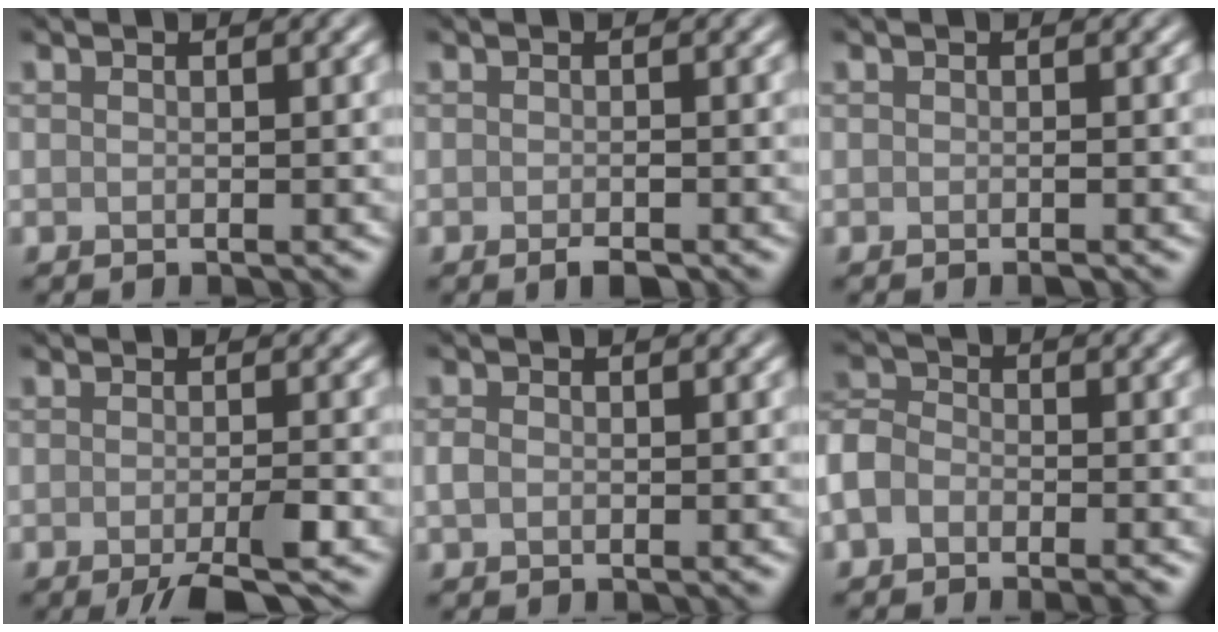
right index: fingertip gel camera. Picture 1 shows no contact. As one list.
[{"total": 1.4, "force": [-0.8, 0.5, 1.0], "torque": [-0.016, -0.002, -0.012]}, {"total": 0.5, "force": [-0.3, 0.1, 0.4], "torque": [-0.006, 0.001, -0.003]}, {"total": 3.9, "force": [-2.4, 0.6, 3.0], "torque": [-0.049, -0.005, -0.044]}, {"total": 0.9, "force": [-0.3, 0.6, 0.6], "torque": [-0.015, -0.001, -0.007]}, {"total": 5.3, "force": [-3.1, 3.2, 2.9], "torque": [-0.050, 0.005, -0.066]}]